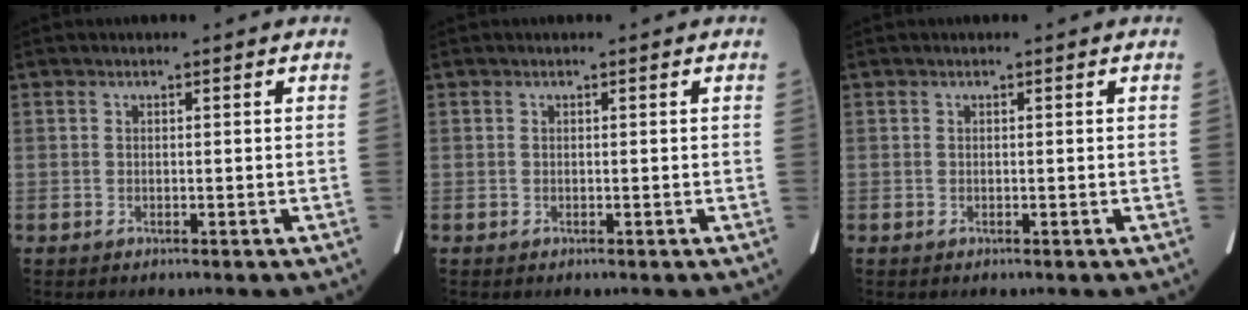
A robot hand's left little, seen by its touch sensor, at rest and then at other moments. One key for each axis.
{"total": 0.0}
{"total": 0.0}